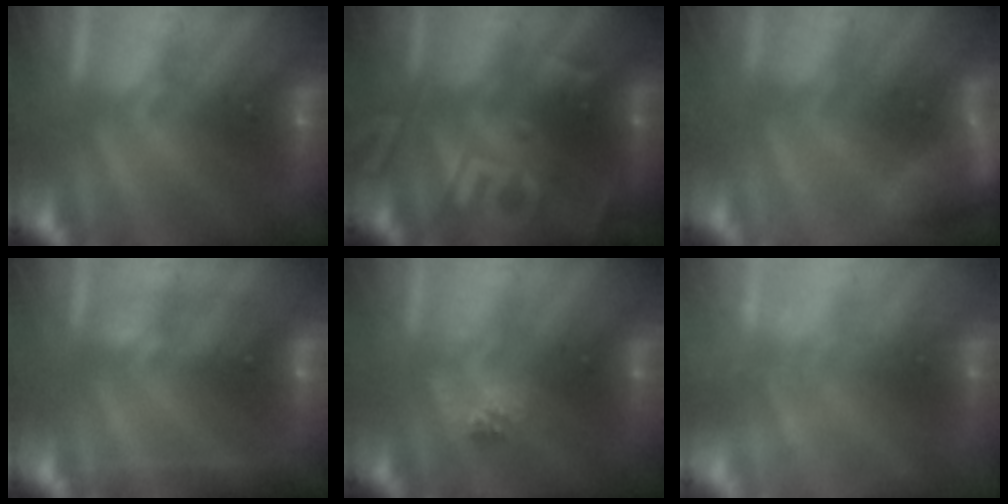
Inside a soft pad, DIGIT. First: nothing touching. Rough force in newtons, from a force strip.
{"total": 2.8}
{"total": 5.1}
{"total": 2.2}
{"total": 2.3}
{"total": 2.4}